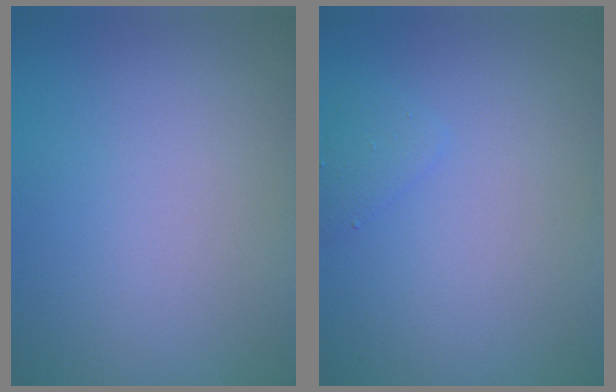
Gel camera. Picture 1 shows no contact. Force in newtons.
{"total": 1.1, "press": 1.1, "slide": 0.0}